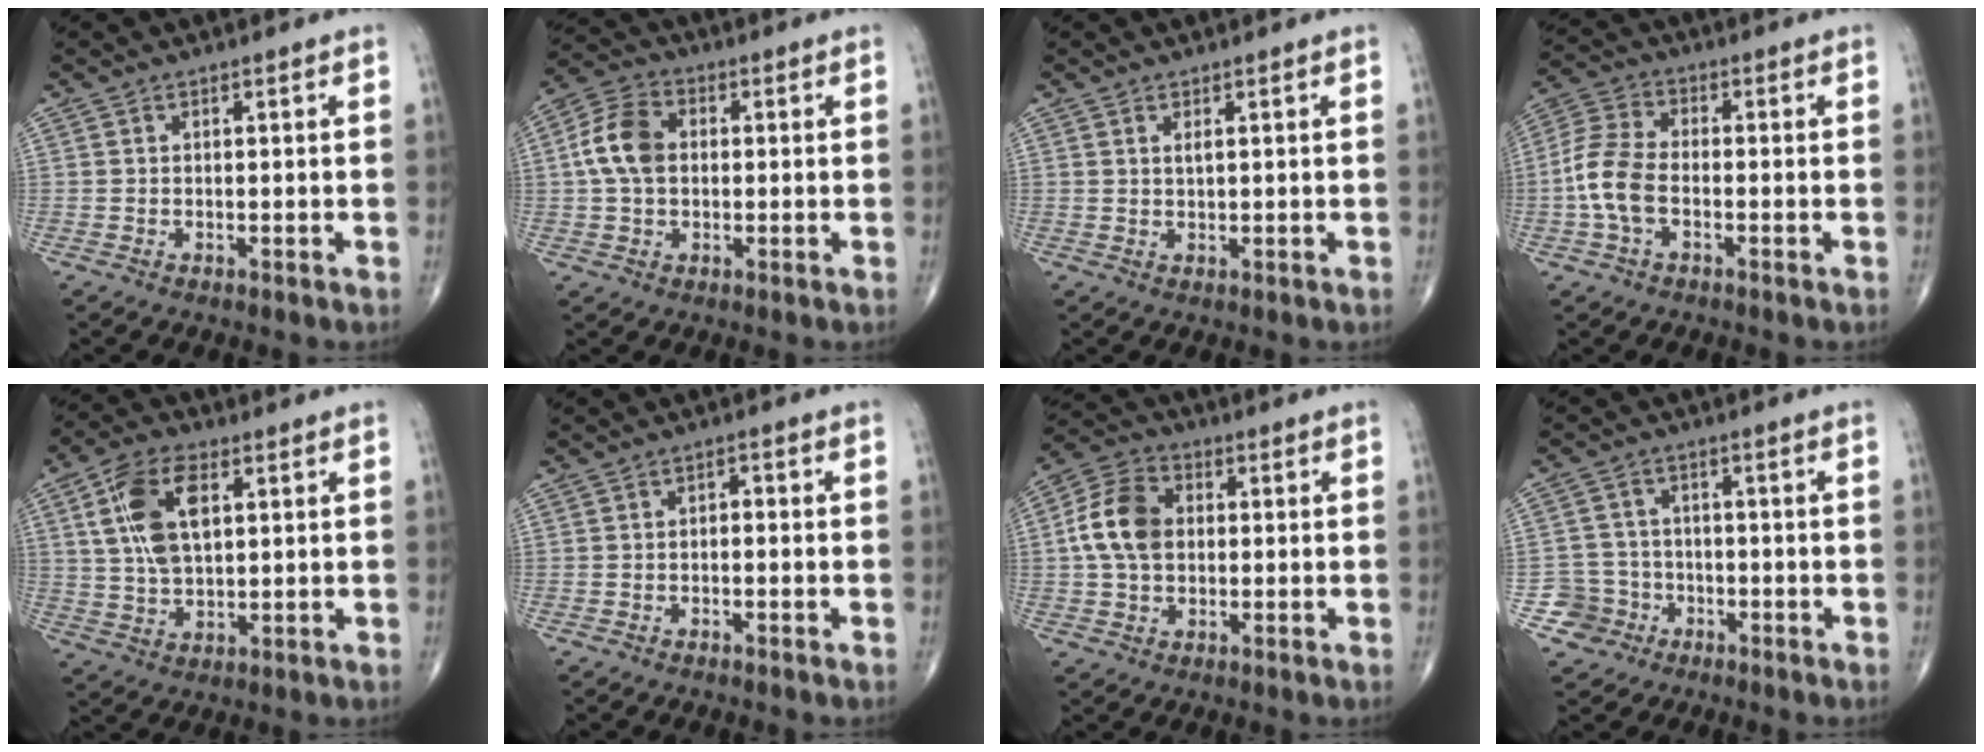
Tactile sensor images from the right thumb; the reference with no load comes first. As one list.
[{"total": 9.0, "force": [0.8, 6.3, 6.4], "torque": [-0.123, 0.020, 0.008]}, {"total": 1.3, "force": [0.7, 0.4, 1.0], "torque": [-0.018, -0.002, 0.013]}, {"total": 8.0, "force": [-1.7, 4.5, 6.3], "torque": [-0.146, 0.019, -0.038]}, {"total": 12.3, "force": [3.7, 6.4, 9.8], "torque": [-0.184, 0.000, 0.070]}, {"total": 1.5, "force": [-0.2, 0.9, 1.1], "torque": [-0.009, 0.009, -0.008]}, {"total": 10.6, "force": [0.8, 7.6, 7.3], "torque": [-0.132, 0.019, 0.008]}, {"total": 5.4, "force": [-2.4, 4.9, -0.3], "torque": [0.039, 0.019, -0.044]}]